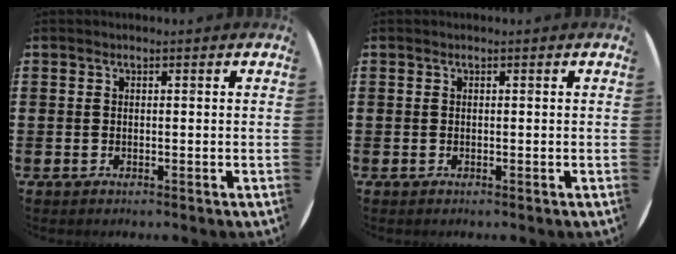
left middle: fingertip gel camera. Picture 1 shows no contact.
{"total": 0.0}